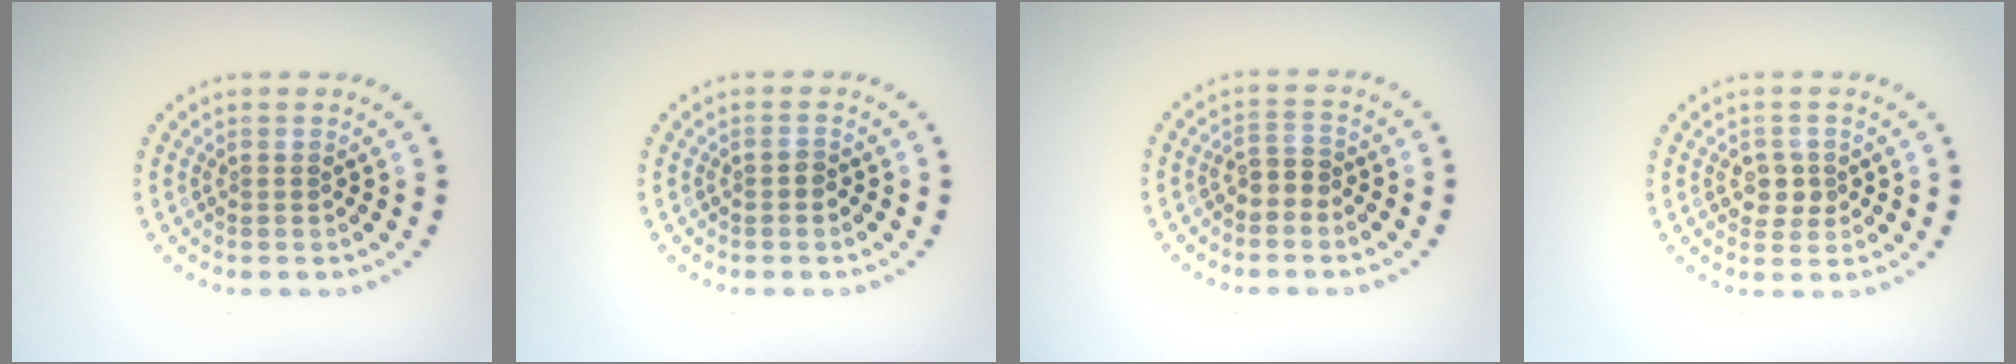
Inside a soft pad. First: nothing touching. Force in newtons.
{"total": 0.8, "press": 0.8, "slide": 0.1}
{"total": 1.6, "press": 1.3, "slide": 0.8}
{"total": 2.0, "press": 1.9, "slide": 0.6}